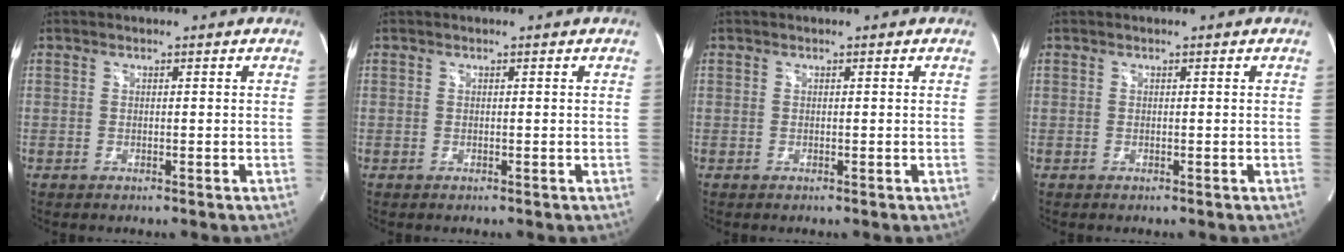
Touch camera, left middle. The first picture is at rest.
{"total": 0.0}
{"total": 0.0}
{"total": 0.0}